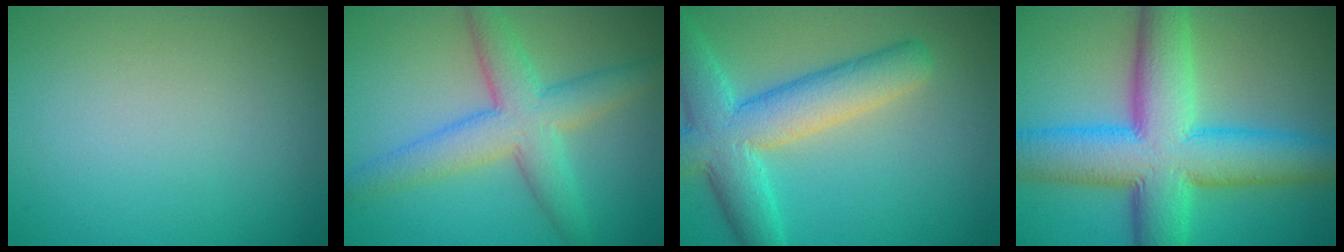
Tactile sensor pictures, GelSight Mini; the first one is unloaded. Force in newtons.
{"total": 5.8, "press": 5.8, "slide": 0.1}
{"total": 7.5, "press": 7.5, "slide": 0.4}
{"total": 11.7, "press": 11.7, "slide": 0.1}